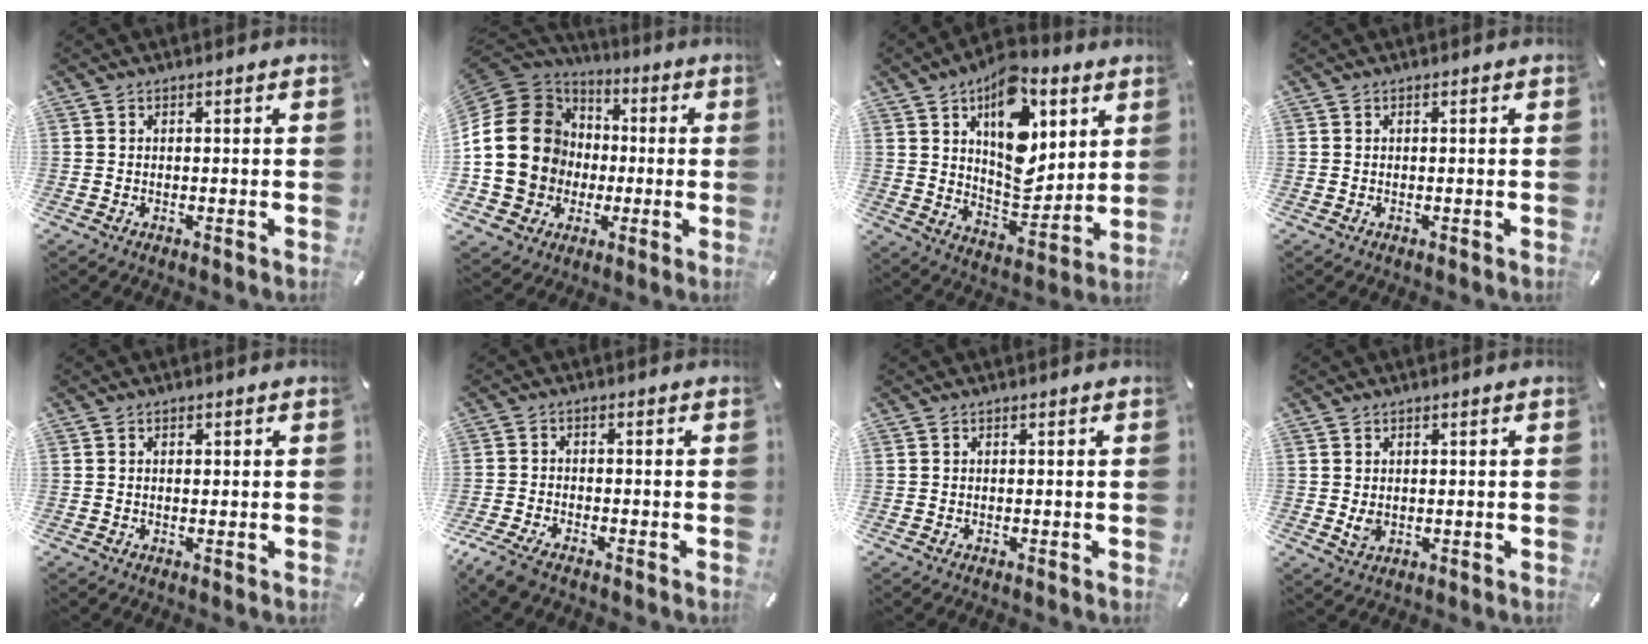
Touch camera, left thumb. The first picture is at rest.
{"total": 22.4, "force": [0.1, 19.6, 10.9], "torque": [-0.224, 0.010, 0.022]}
{"total": 17.5, "force": [7.3, 10.6, 11.9], "torque": [-0.161, -0.038, 0.132]}
{"total": 0.0}
{"total": 1.1, "force": [0.1, 0.8, 0.7], "torque": [-0.016, 0.005, 0.000]}
{"total": 4.5, "force": [-3.6, 1.3, 2.4], "torque": [-0.063, 0.003, -0.072]}
{"total": 0.0}
{"total": 2.6, "force": [0.2, 2.1, 1.5], "torque": [-0.026, -0.003, 0.002]}